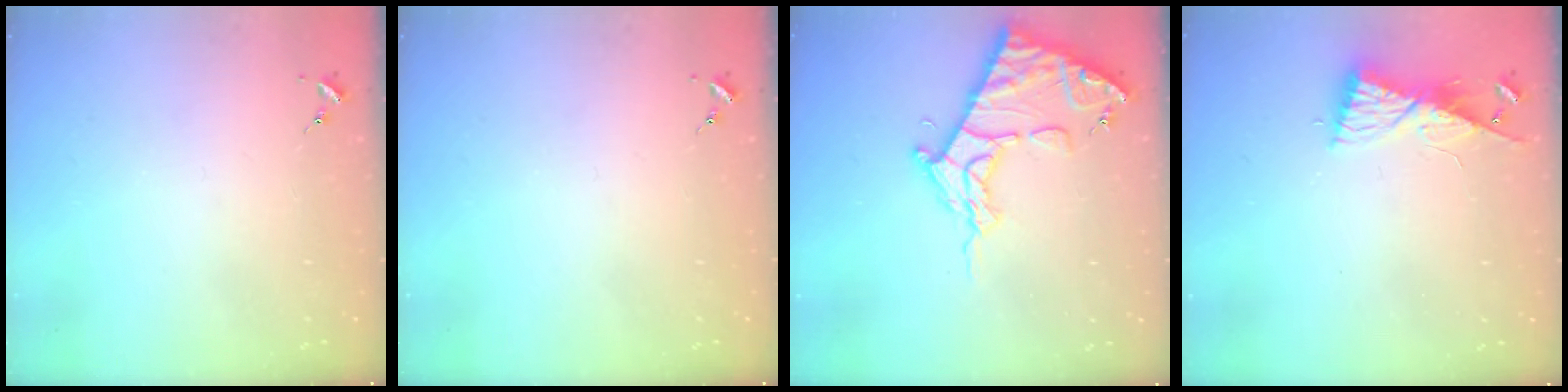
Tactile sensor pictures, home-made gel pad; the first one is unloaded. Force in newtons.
{"total": 0.0}
{"total": 16.9, "press": 16.8, "slide": 1.5}
{"total": 8.5, "press": 8.5, "slide": 0.7}